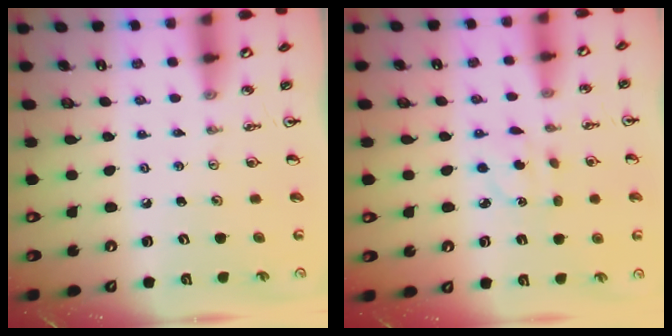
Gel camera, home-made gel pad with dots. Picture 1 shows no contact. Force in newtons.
{"total": 3.5, "press": 3.4, "slide": 0.8}